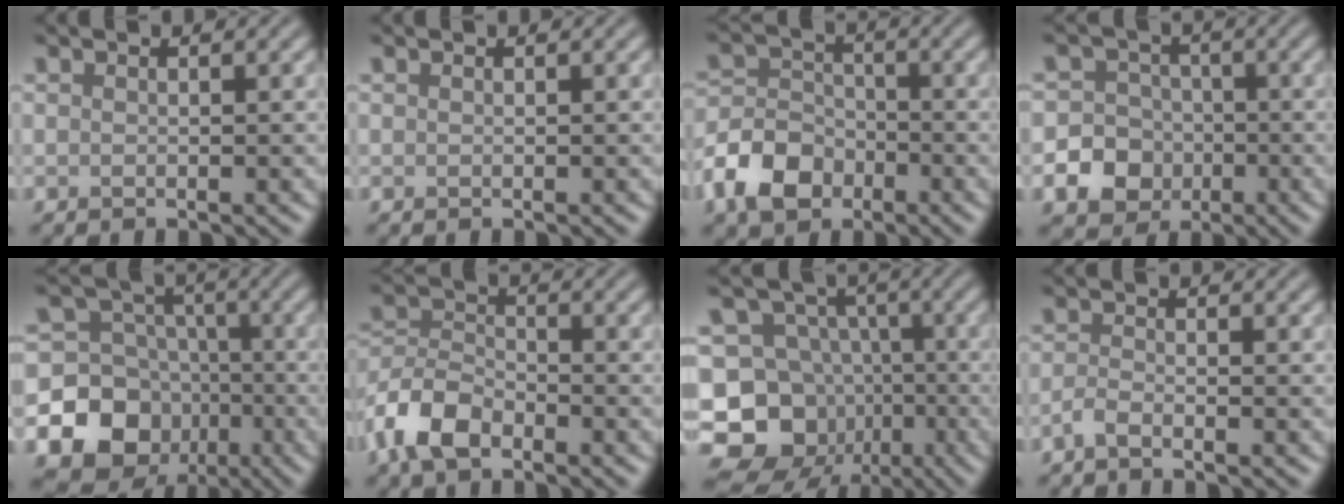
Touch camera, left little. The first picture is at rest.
{"total": 0.0}
{"total": 6.0, "force": [-3.2, 4.1, 2.8], "torque": [-0.059, 0.001, -0.074]}
{"total": 9.6, "force": [-3.6, 8.6, 2.1], "torque": [-0.039, -0.023, -0.085]}
{"total": 17.4, "force": [-6.8, 15.5, 4.0], "torque": [-0.108, -0.053, -0.117]}
{"total": 5.6, "force": [-3.5, 2.9, 3.2], "torque": [-0.065, 0.000, -0.081]}
{"total": 13.2, "force": [-5.6, 11.2, 4.4], "torque": [-0.091, 0.008, -0.107]}
{"total": 1.4, "force": [-1.0, 0.3, 0.9], "torque": [-0.020, -0.001, -0.025]}